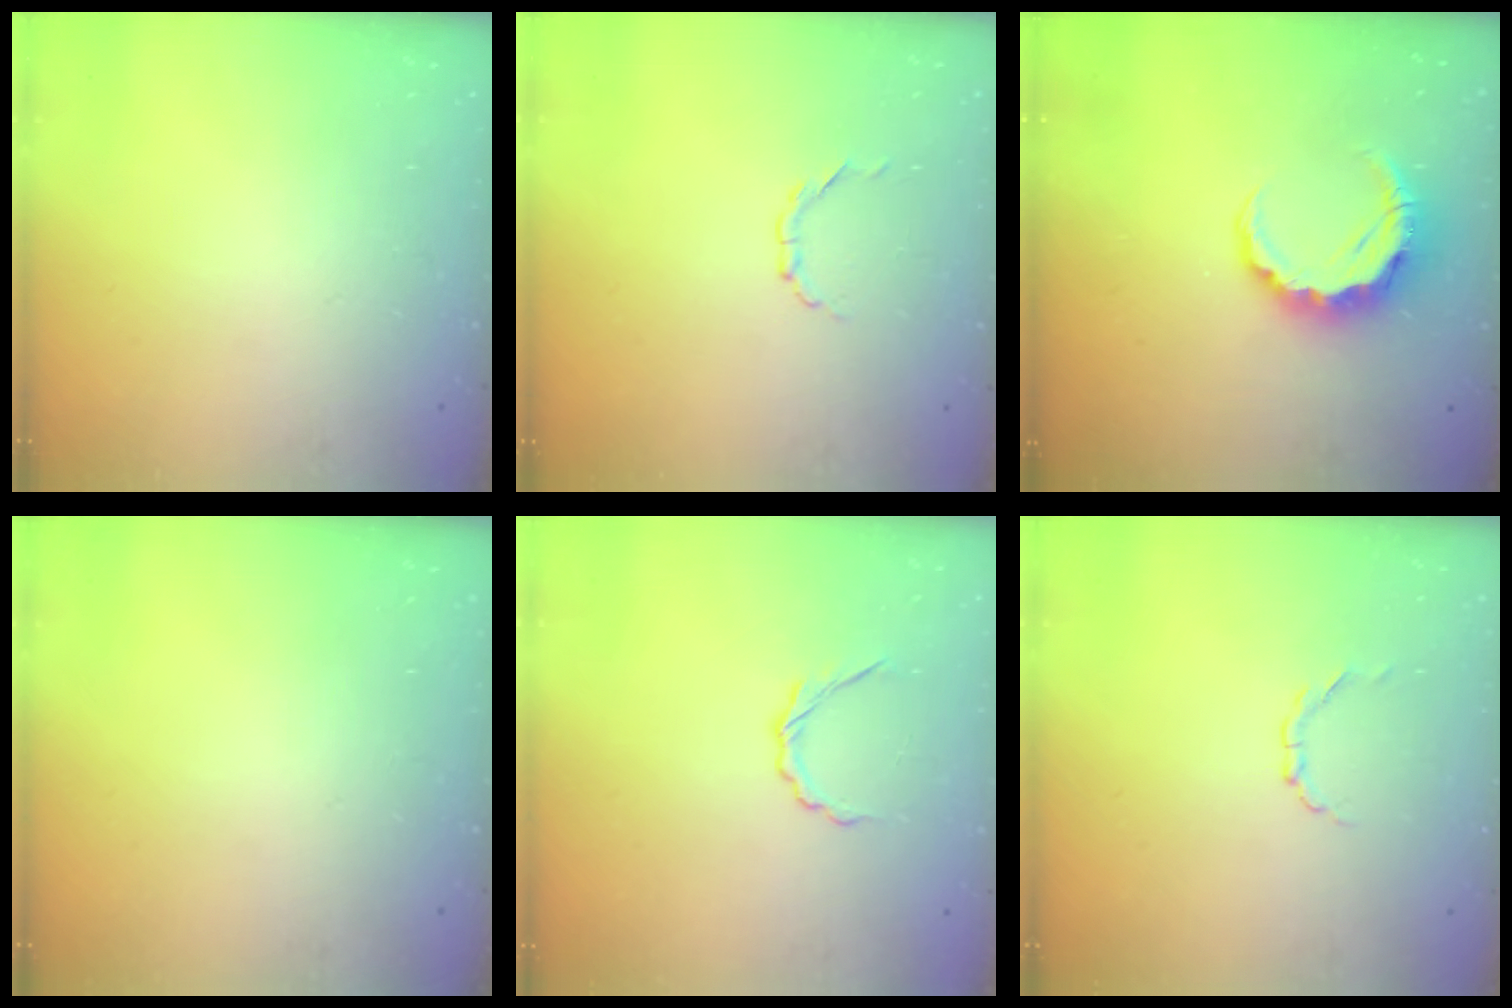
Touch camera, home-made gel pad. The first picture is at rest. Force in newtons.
{"total": 2.5, "press": 2.4, "slide": 0.6}
{"total": 8.2, "press": 8.1, "slide": 1.2}
{"total": 0.0}
{"total": 3.9, "press": 3.7, "slide": 1.3}
{"total": 1.7, "press": 1.7, "slide": 0.1}